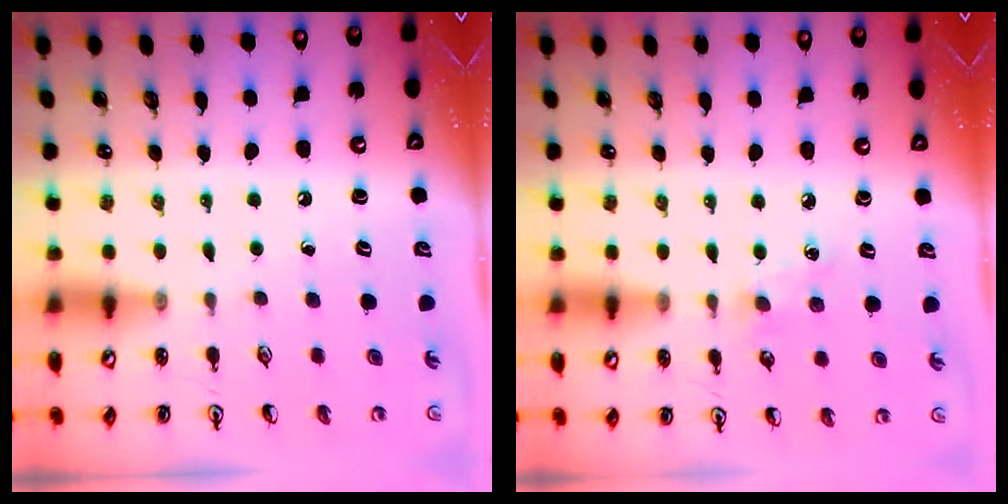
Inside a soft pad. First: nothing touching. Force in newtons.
{"total": 3.3, "press": 3.3, "slide": 0.5}